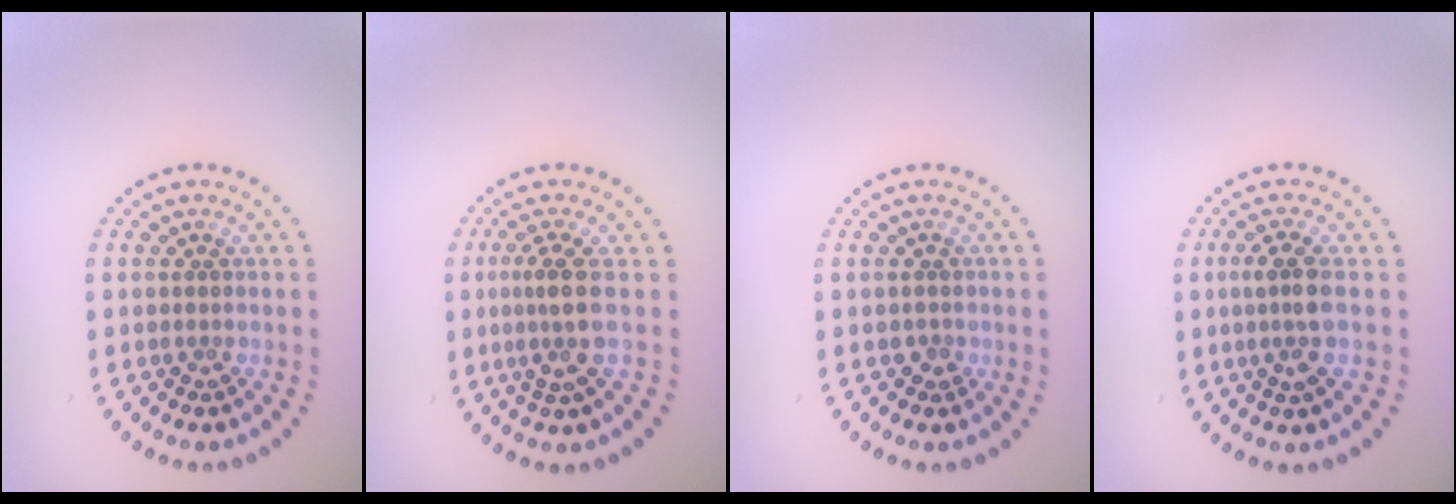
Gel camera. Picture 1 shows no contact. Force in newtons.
{"total": 2.9, "press": 2.3, "slide": 1.7}
{"total": 0.9, "press": 0.8, "slide": 0.5}
{"total": 2.6, "press": 2.4, "slide": 1.1}